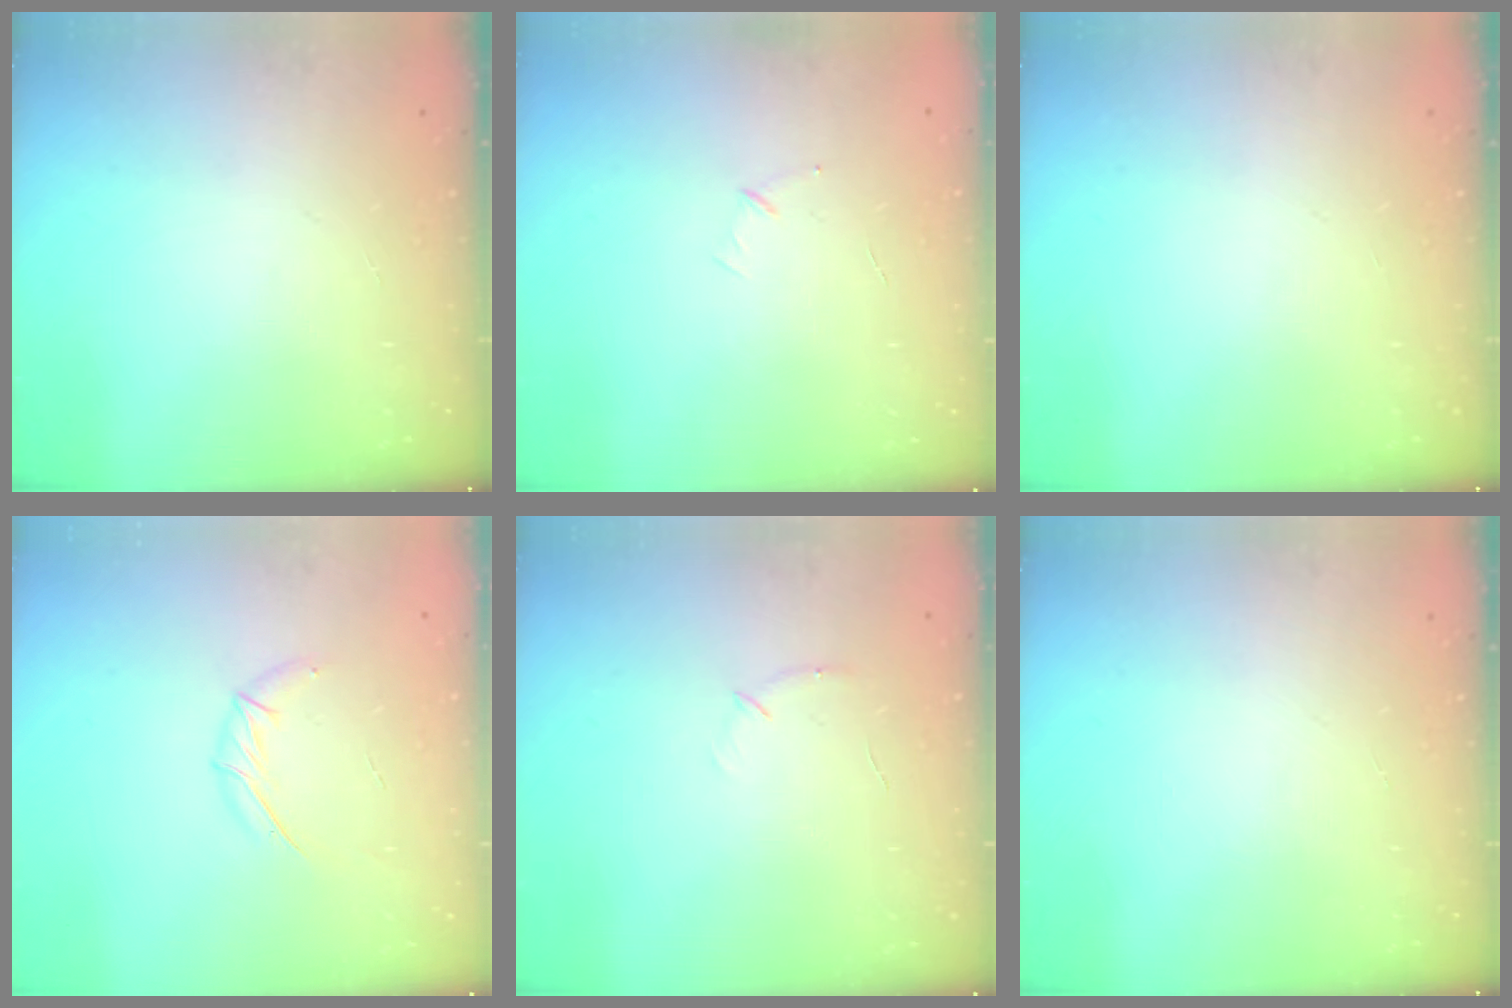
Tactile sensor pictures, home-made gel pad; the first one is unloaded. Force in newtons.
{"total": 4.0, "press": 3.8, "slide": 1.0}
{"total": 0.0}
{"total": 7.6, "press": 7.5, "slide": 1.1}
{"total": 4.6, "press": 4.4, "slide": 1.2}
{"total": 0.0}